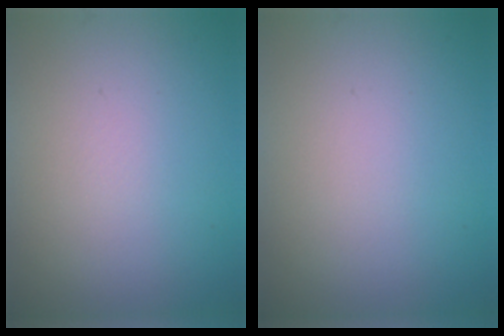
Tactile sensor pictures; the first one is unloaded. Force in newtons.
{"total": 0.0}